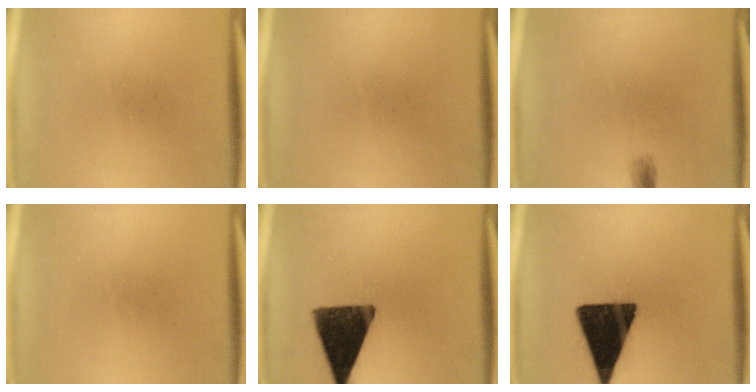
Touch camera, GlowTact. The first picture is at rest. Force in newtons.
{"total": 0.0}
{"total": 1.4}
{"total": 0.0}
{"total": 14.1}
{"total": 18.1}